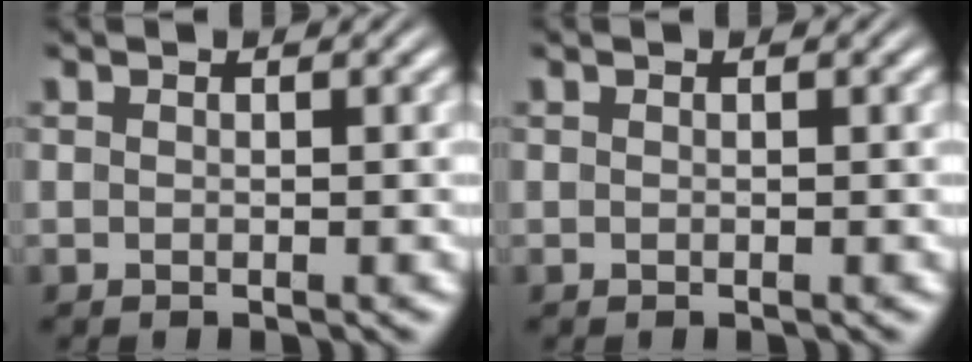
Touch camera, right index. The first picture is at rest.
{"total": 0.0}